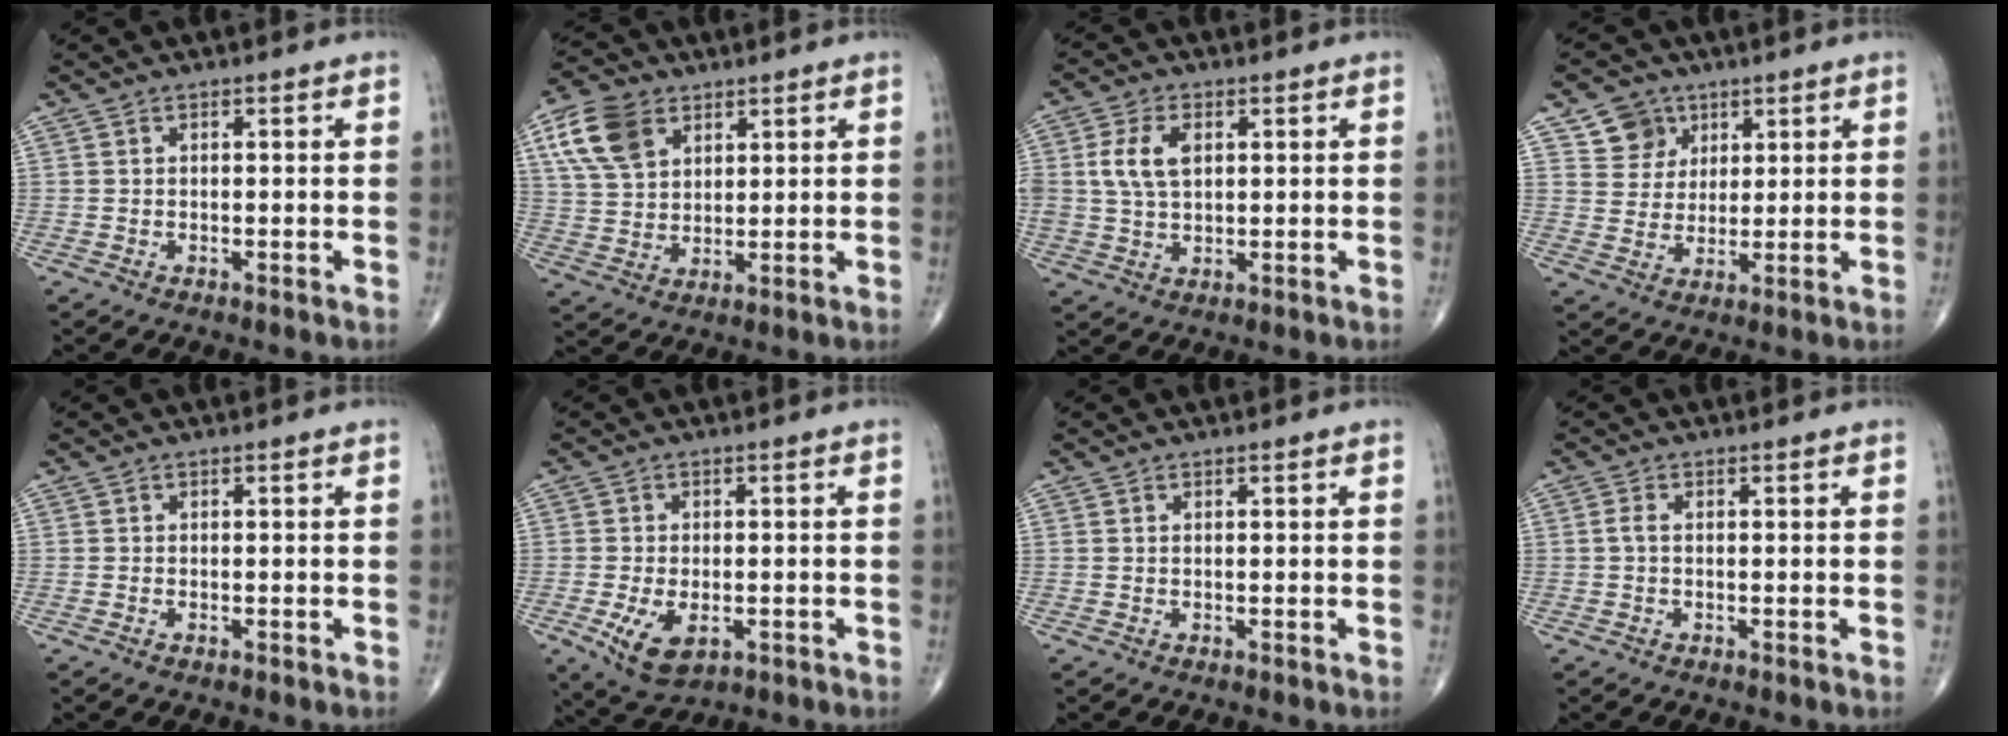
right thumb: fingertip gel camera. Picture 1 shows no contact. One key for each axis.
{"total": 10.9, "fx": 5.1, "fy": 7.3, "fz": 6.4, "tx": -0.111, "ty": -0.009, "tz": 0.099}
{"total": 7.3, "fx": 1.6, "fy": 4.5, "fz": 5.6, "tx": -0.111, "ty": 0.001, "tz": 0.034}
{"total": 6.7, "fx": 3.6, "fy": 5.5, "fz": 1.1, "tx": 0.009, "ty": -0.021, "tz": 0.067}
{"total": 0.0}
{"total": 7.5, "fx": -2.4, "fy": 4.3, "fz": 5.7, "tx": -0.100, "ty": -0.005, "tz": -0.031}
{"total": 0.0}
{"total": 1.3, "fx": 0.0, "fy": 0.5, "fz": 1.2, "tx": -0.026, "ty": 0.000, "tz": -0.002}